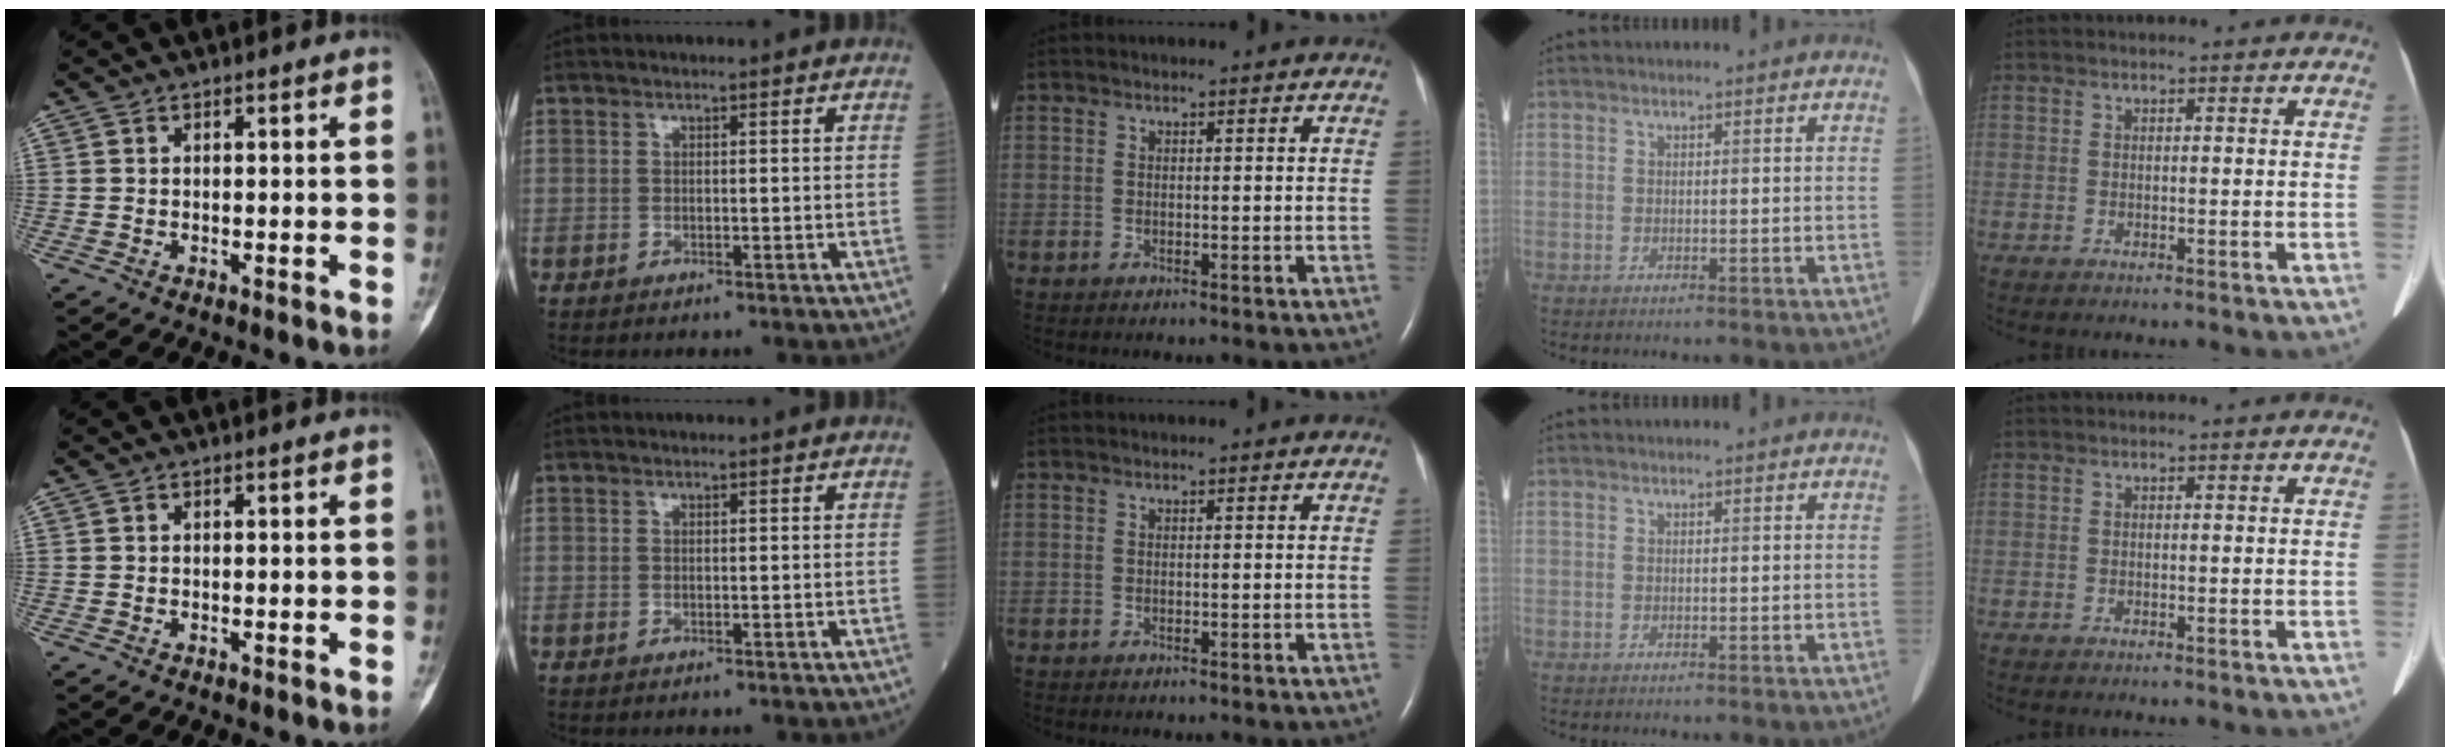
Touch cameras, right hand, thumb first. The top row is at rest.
{}